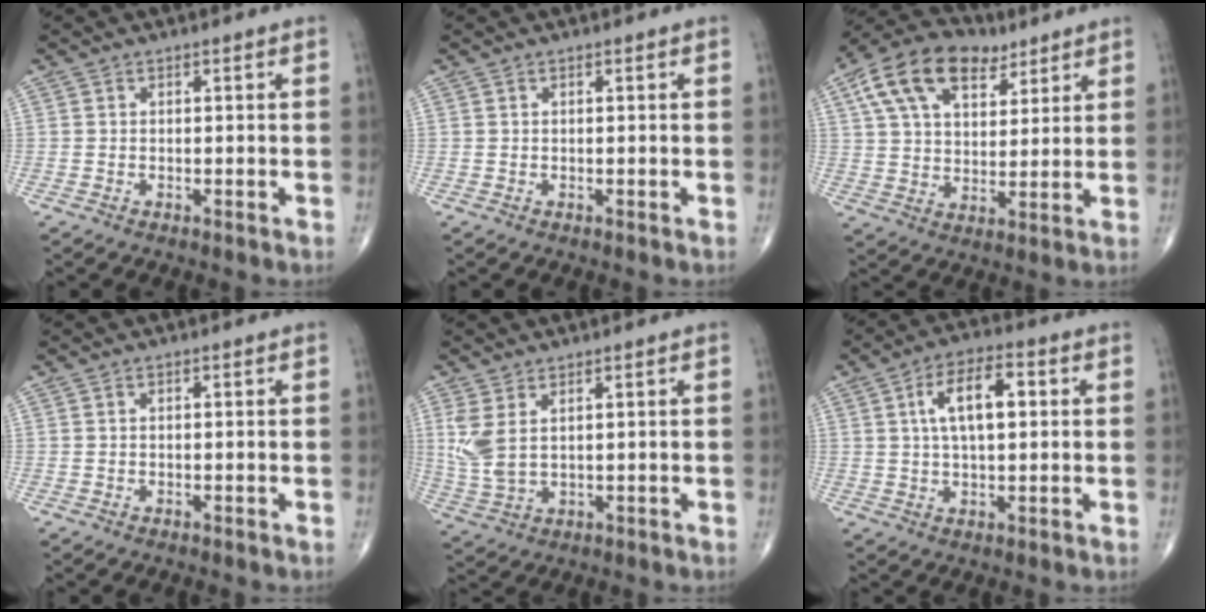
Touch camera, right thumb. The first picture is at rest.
{"total": 0.0}
{"total": 17.0, "force": [8.5, 10.0, 10.7], "torque": [-0.167, -0.005, 0.148]}
{"total": 0.0}
{"total": 6.3, "force": [2.0, 3.1, 5.1], "torque": [-0.121, -0.006, 0.053]}
{"total": 9.8, "force": [2.2, 4.5, 8.5], "torque": [-0.135, 0.015, 0.031]}